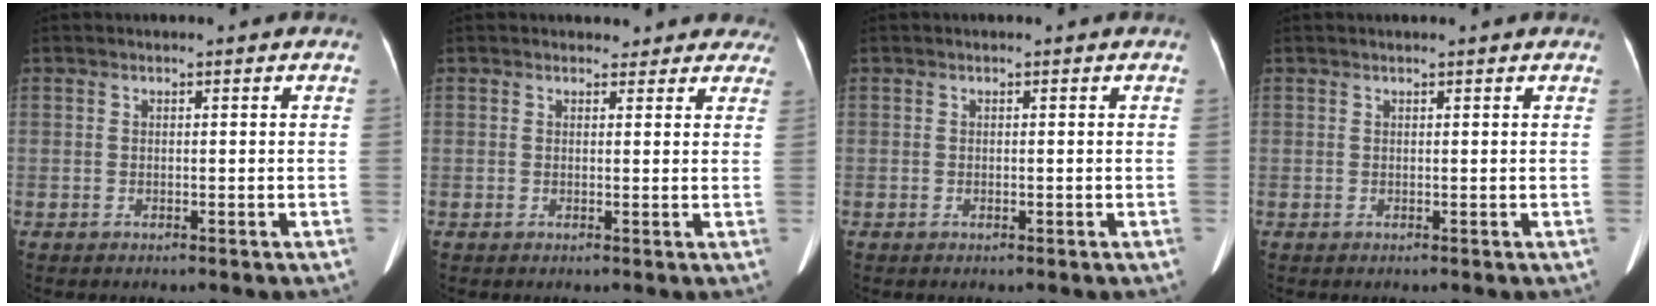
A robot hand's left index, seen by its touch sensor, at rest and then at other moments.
{"total": 5.8, "force": [5.1, 2.7, 0.1], "torque": [0.030, -0.003, 0.034]}
{"total": 0.0}
{"total": 2.3, "force": [2.0, 0.2, 1.0], "torque": [-0.012, 0.025, 0.022]}